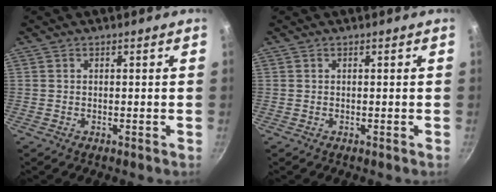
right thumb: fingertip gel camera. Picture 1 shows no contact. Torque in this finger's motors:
{"motor_torque": [0.01, 0.00, 0.06, 0.05, 0.00]}